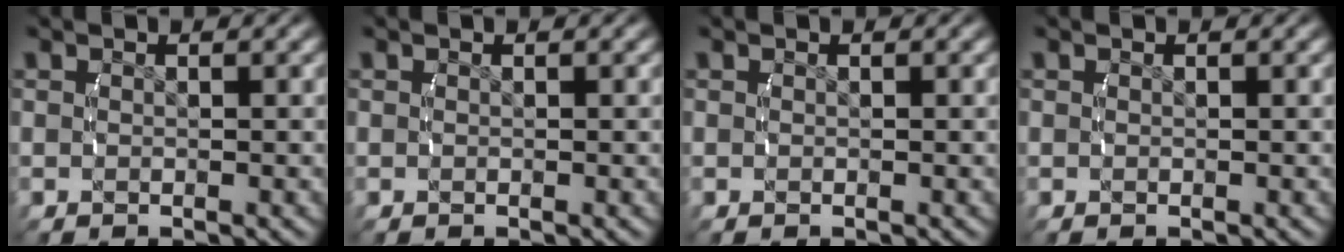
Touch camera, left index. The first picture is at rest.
{"total": 0.0}
{"total": 0.0}
{"total": 0.0}